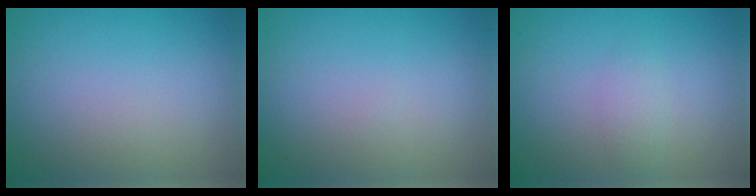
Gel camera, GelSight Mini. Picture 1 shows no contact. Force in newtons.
{"total": 0.0}
{"total": 1.2, "press": 1.2, "slide": 0.1}